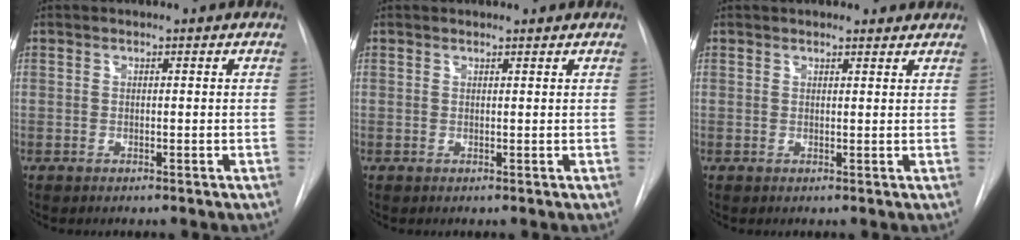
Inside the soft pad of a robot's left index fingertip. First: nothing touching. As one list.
[{"total": 1.3, "force": [1.3, 0.1, 0.1], "torque": [-0.009, 0.008, 0.018]}, {"total": 5.8, "force": [5.2, 1.8, 1.9], "torque": [-0.021, 0.020, 0.059]}]